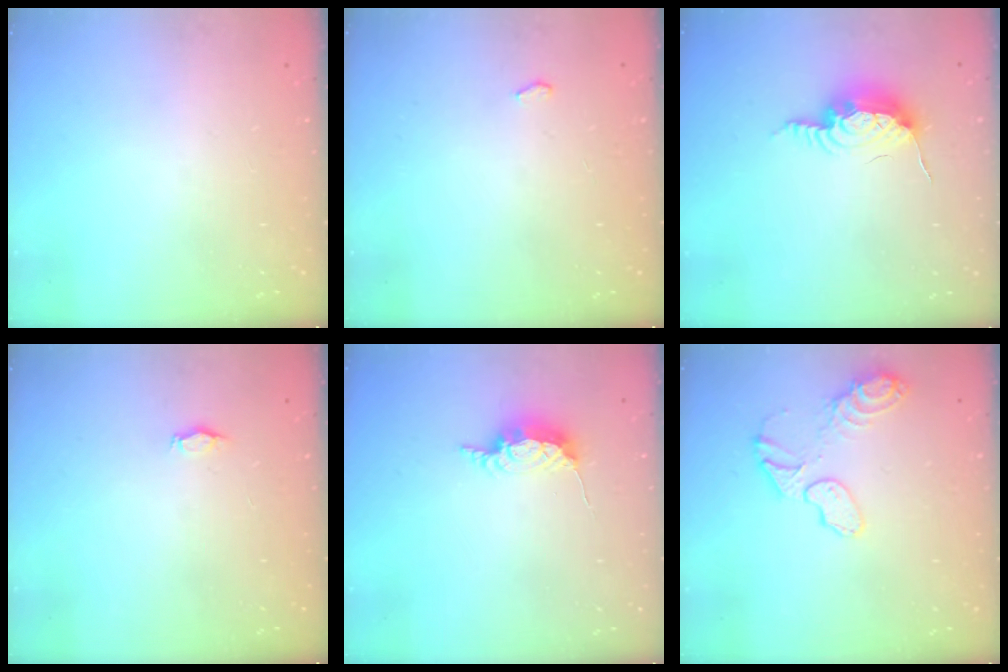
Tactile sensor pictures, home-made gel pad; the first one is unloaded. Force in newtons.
{"total": 2.6, "press": 2.2, "slide": 1.3}
{"total": 10.8, "press": 10.8, "slide": 0.7}
{"total": 2.9, "press": 2.9, "slide": 0.5}
{"total": 7.1, "press": 7.1, "slide": 0.5}
{"total": 10.4, "press": 10.3, "slide": 1.0}